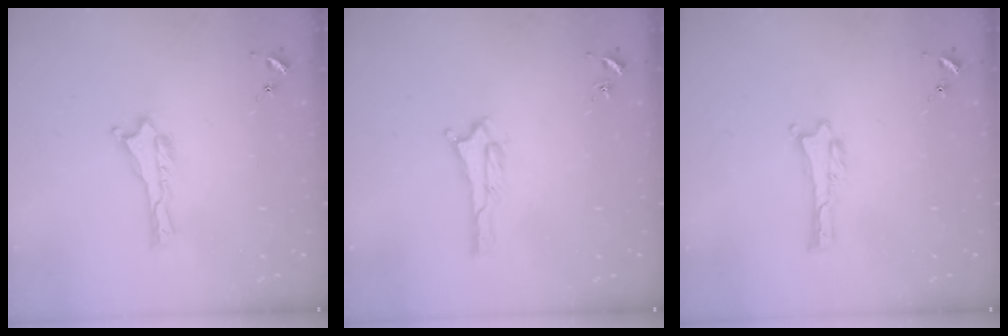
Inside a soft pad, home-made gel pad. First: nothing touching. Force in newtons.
{"total": 0.6, "press": 0.6, "slide": 0.1}
{"total": 0.0}